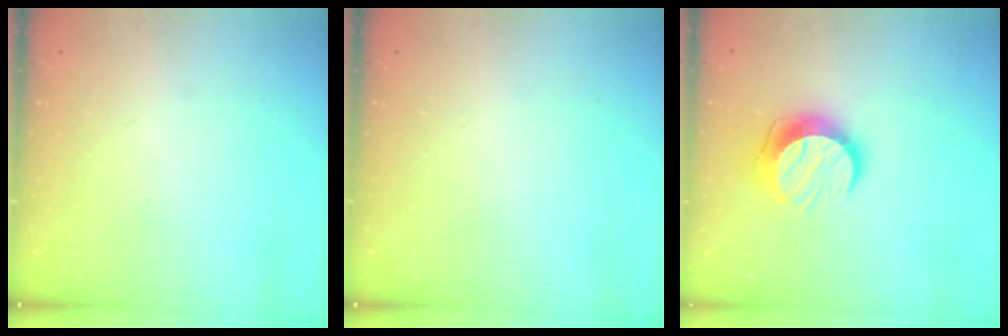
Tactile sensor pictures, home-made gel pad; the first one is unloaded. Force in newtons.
{"total": 0.0}
{"total": 12.0, "press": 12.0, "slide": 1.0}